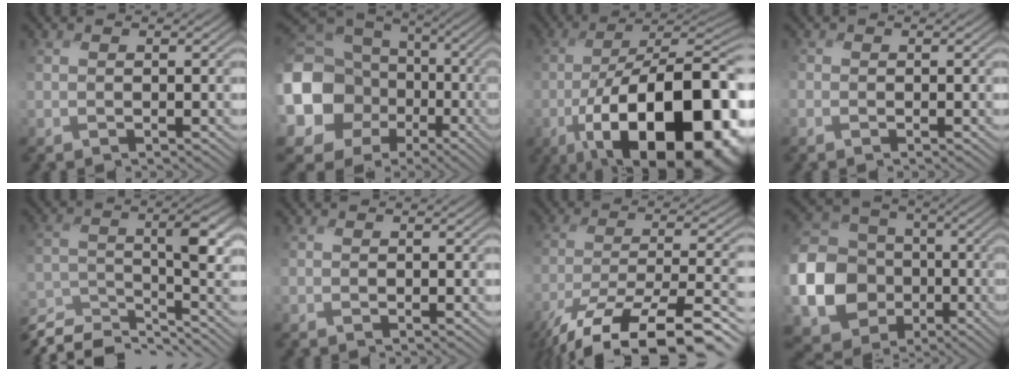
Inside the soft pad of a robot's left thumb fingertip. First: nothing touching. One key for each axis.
{"total": 19.6, "fx": -2.3, "fy": 17.2, "fz": 9.2, "tx": -0.258, "ty": -0.055, "tz": -0.042}
{"total": 21.6, "fx": -8.9, "fy": 9.1, "fz": 17.4, "tx": -0.252, "ty": -0.019, "tz": -0.139}
{"total": 0.7, "fx": -0.3, "fy": 0.3, "fz": -0.5, "tx": 0.014, "ty": -0.005, "tz": -0.011}
{"total": 8.4, "fx": -7.3, "fy": 1.6, "fz": 4.0, "tx": -0.077, "ty": -0.013, "tz": -0.152}
{"total": 0.0}
{"total": 16.2, "fx": -12.4, "fy": 4.0, "fz": 9.8, "tx": -0.179, "ty": -0.036, "tz": -0.196}
{"total": 17.0, "fx": -4.2, "fy": 14.8, "fz": 7.1, "tx": -0.220, "ty": -0.038, "tz": -0.091}